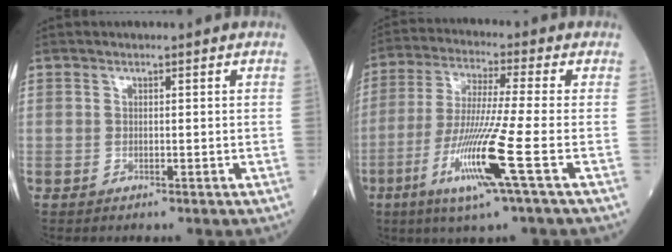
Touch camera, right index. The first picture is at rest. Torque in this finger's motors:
{"motor_torque": [1.70, -0.43, 0.99, 0.21]}